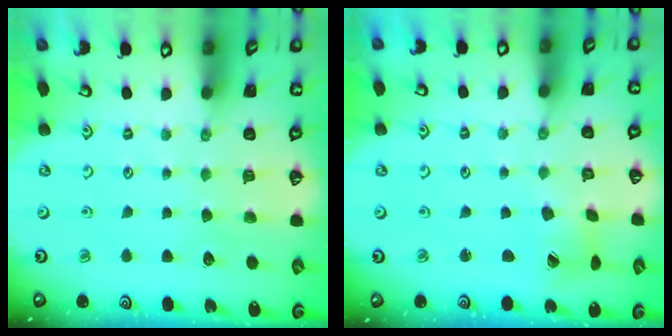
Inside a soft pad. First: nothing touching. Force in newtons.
{"total": 4.1, "press": 4.1, "slide": 0.5}